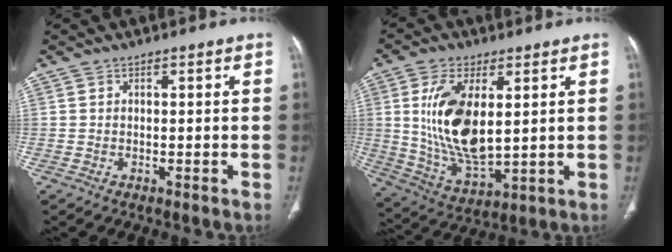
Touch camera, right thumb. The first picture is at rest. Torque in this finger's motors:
{"motor_torque": [1.32, 3.69, 1.99, 0.21, 0.59]}